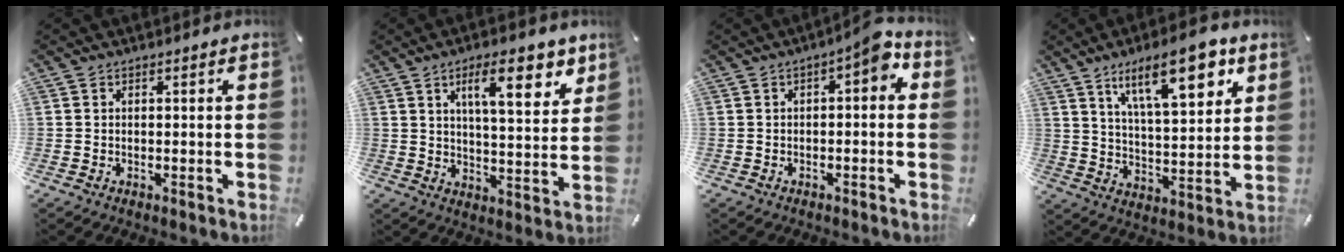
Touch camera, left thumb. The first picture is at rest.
{"total": 12.9, "force": [6.8, 4.5, 10.0], "torque": [-0.142, -0.025, 0.108]}
{"total": 5.0, "force": [0.3, 2.1, 4.5], "torque": [-0.063, 0.001, -0.004]}
{"total": 16.8, "force": [9.5, 6.4, 12.3], "torque": [-0.183, -0.035, 0.152]}